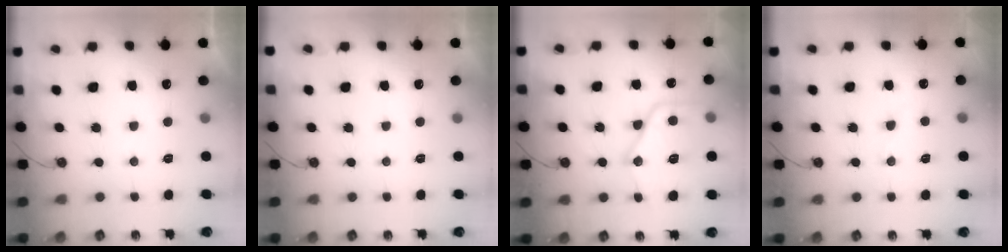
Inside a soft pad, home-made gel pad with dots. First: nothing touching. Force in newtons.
{"total": 0.0}
{"total": 17.8, "press": 17.7, "slide": 1.8}
{"total": 4.6, "press": 4.5, "slide": 0.7}